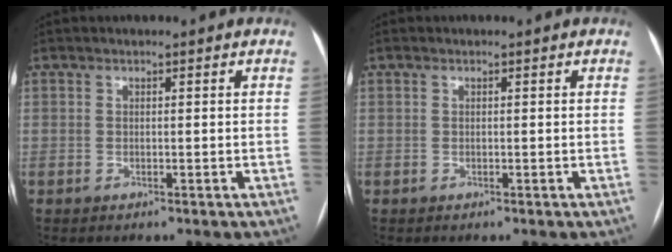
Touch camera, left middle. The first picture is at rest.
{"total": 0.0}